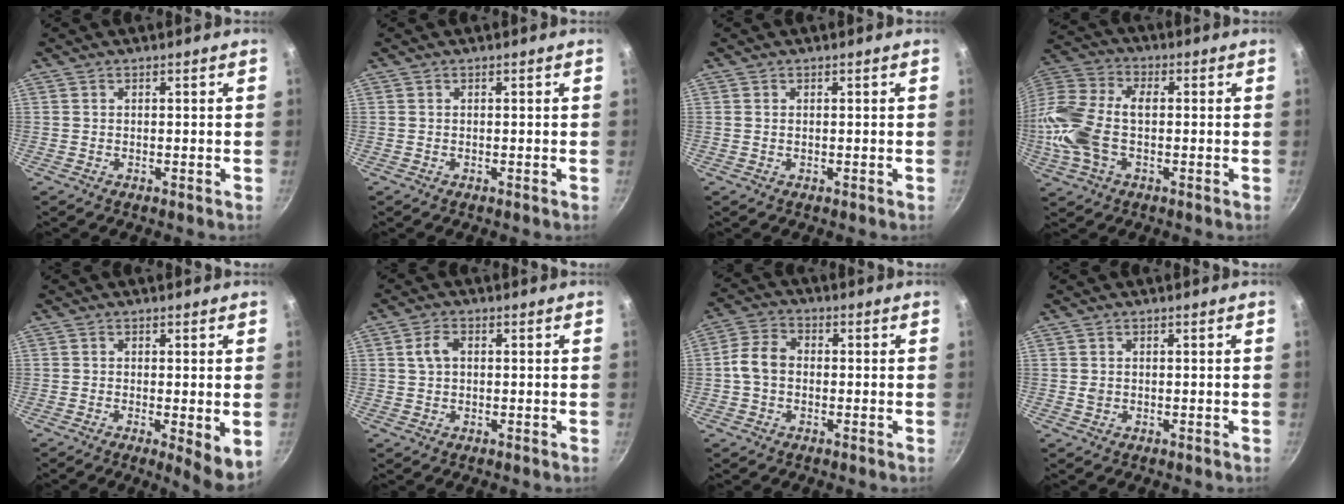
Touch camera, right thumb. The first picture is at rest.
{"total": 0.0}
{"total": 0.0}
{"total": 16.4, "force": [-1.6, 9.7, 13.2], "torque": [-0.314, 0.025, -0.031]}
{"total": 5.4, "force": [-1.2, 1.1, 5.2], "torque": [-0.083, -0.019, -0.021]}
{"total": 3.3, "force": [0.6, 2.2, 2.4], "torque": [-0.049, 0.007, 0.011]}
{"total": 6.4, "force": [-0.5, 4.7, 4.2], "torque": [-0.077, 0.021, -0.019]}
{"total": 1.0, "force": [0.1, 0.8, 0.5], "torque": [-0.009, 0.000, 0.005]}